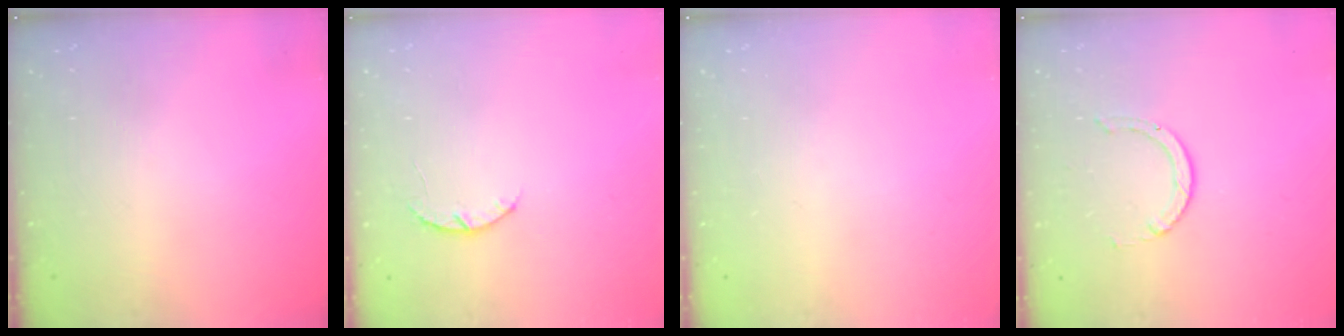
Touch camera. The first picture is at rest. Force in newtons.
{"total": 3.4, "press": 3.4, "slide": 0.6}
{"total": 0.0}
{"total": 1.5, "press": 1.5, "slide": 0.2}